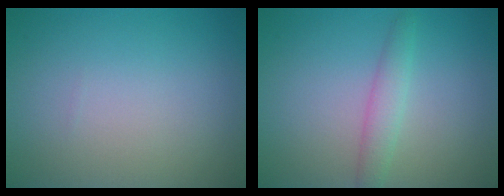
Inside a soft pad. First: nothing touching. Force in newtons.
{"total": 2.0, "press": 2.0, "slide": 0.0}